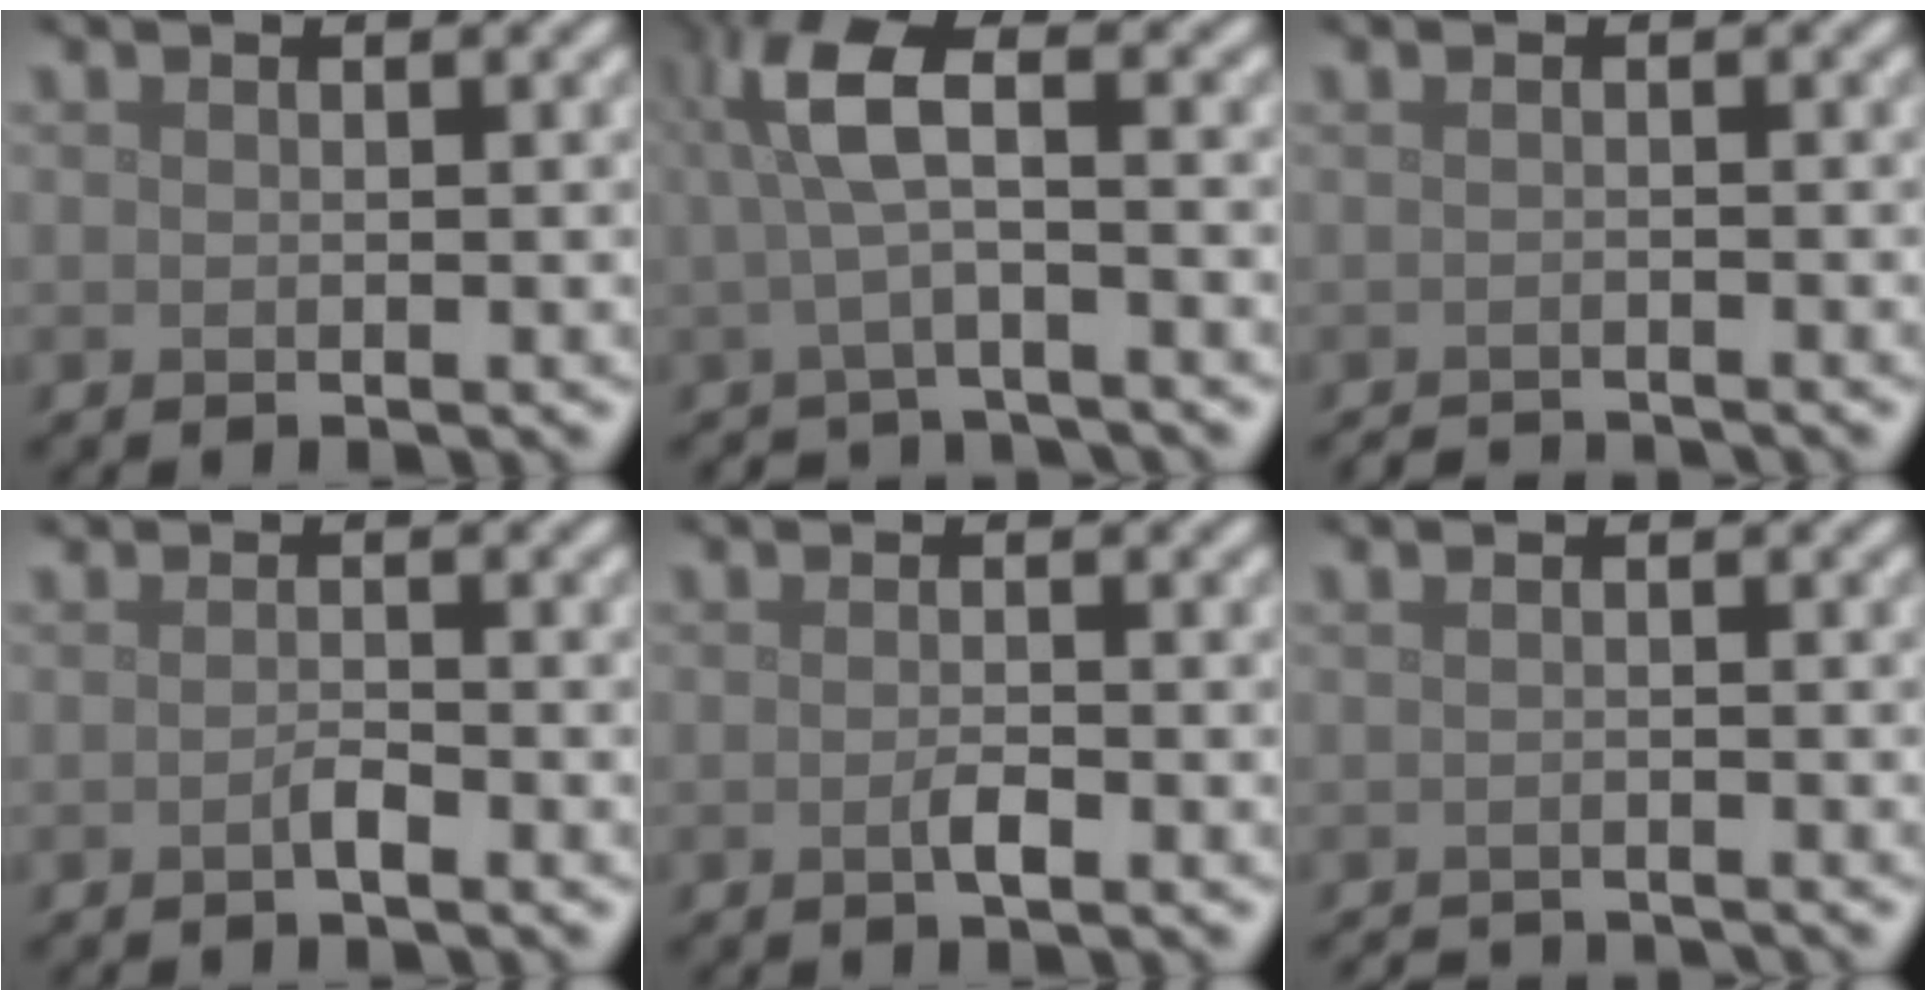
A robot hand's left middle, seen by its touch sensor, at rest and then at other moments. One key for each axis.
{"total": 4.2, "fx": -0.4, "fy": 1.2, "fz": 4.0, "tx": -0.085, "ty": 0.001, "tz": -0.014}
{"total": 2.0, "fx": -1.8, "fy": 0.3, "fz": 0.6, "tx": -0.003, "ty": -0.008, "tz": -0.033}
{"total": 1.0, "fx": -0.6, "fy": 0.2, "fz": 0.7, "tx": -0.016, "ty": 0.001, "tz": -0.010}
{"total": 1.2, "fx": -0.5, "fy": 0.3, "fz": 1.1, "tx": -0.021, "ty": -0.001, "tz": -0.010}
{"total": 2.5, "fx": -2.4, "fy": 0.4, "fz": 0.8, "tx": -0.008, "ty": -0.011, "tz": -0.041}